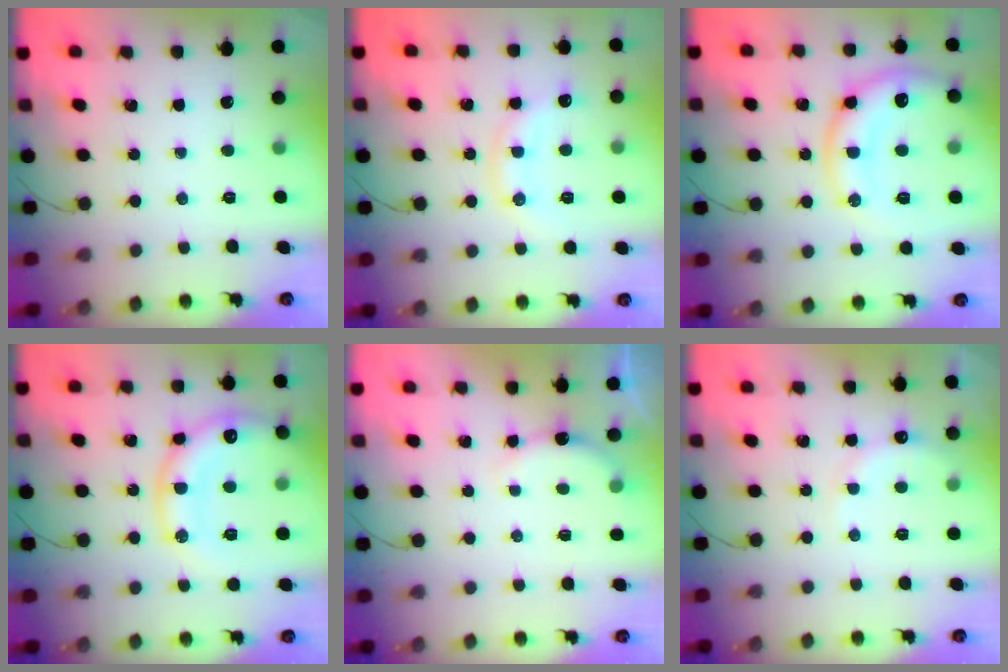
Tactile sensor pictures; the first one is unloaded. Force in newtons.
{"total": 10.8, "press": 10.8, "slide": 0.7}
{"total": 15.1, "press": 15.0, "slide": 2.0}
{"total": 19.0, "press": 18.8, "slide": 2.4}
{"total": 3.9, "press": 3.7, "slide": 1.2}
{"total": 7.3, "press": 7.1, "slide": 1.5}